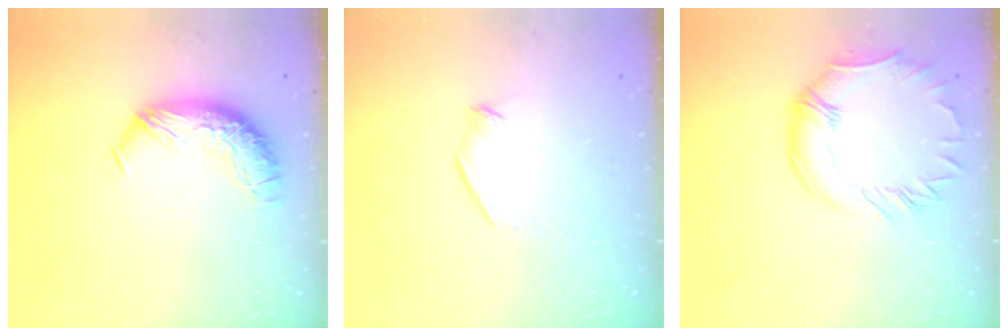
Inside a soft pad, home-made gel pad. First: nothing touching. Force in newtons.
{"total": 5.6, "press": 5.5, "slide": 1.3}
{"total": 3.1, "press": 2.9, "slide": 1.0}